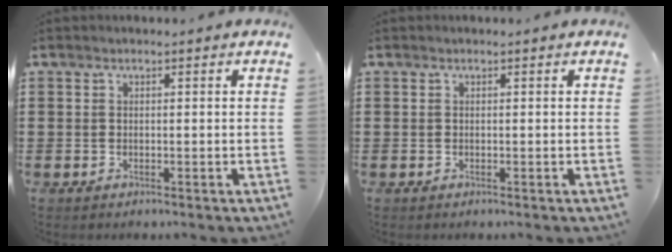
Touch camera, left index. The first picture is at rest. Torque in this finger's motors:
{"motor_torque": [0.00, 0.00, 0.00, 0.00]}